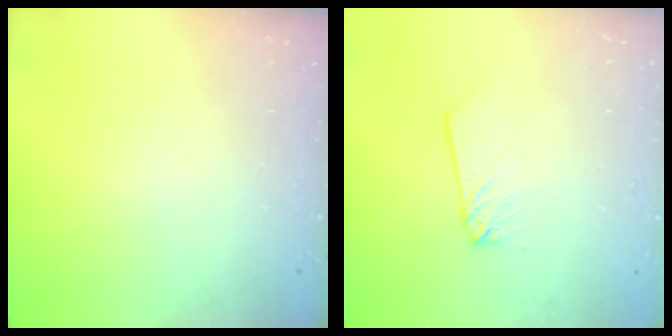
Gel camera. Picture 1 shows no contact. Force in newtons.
{"total": 2.0, "press": 2.0, "slide": 0.2}